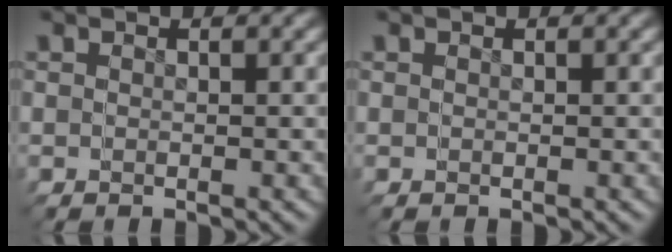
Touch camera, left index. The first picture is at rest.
{"total": 0.0}